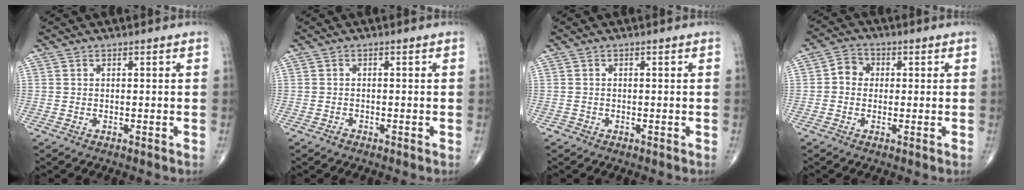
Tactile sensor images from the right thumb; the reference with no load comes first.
{"total": 0.9, "force": [-0.7, 0.5, 0.3], "torque": [-0.006, 0.002, -0.013]}
{"total": 0.7, "force": [-0.4, 0.6, 0.0], "torque": [0.000, 0.002, -0.012]}
{"total": 4.1, "force": [0.0, 3.6, 1.9], "torque": [-0.015, 0.012, -0.010]}